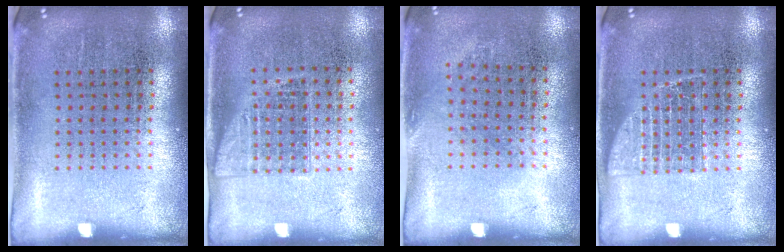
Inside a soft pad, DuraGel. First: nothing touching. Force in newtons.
{"total": 1.0, "press": 0.9, "slide": 0.4}
{"total": 0.7, "press": 0.6, "slide": 0.5}
{"total": 1.8, "press": 1.7, "slide": 0.5}